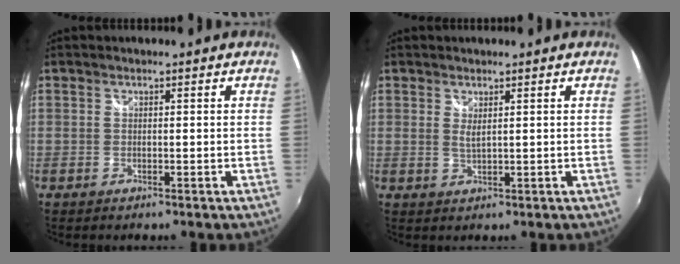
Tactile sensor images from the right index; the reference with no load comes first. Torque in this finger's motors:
{"motor_torque": [0.49, -0.02, 0.23, 0.02]}